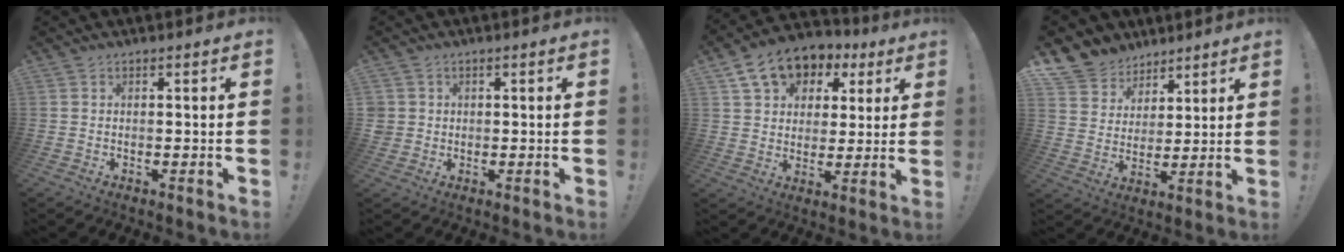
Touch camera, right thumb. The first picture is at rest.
{"total": 2.7, "force": [0.6, 2.6, 0.5], "torque": [-0.011, 0.002, 0.014]}
{"total": 12.8, "force": [6.6, 9.4, 5.7], "torque": [-0.084, -0.034, 0.126]}
{"total": 10.1, "force": [6.9, 7.1, 1.4], "torque": [-0.036, -0.054, 0.142]}